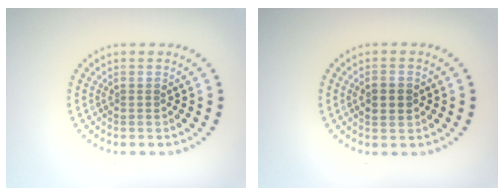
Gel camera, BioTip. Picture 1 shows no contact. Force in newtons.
{"total": 2.1, "press": 2.1, "slide": 0.0}